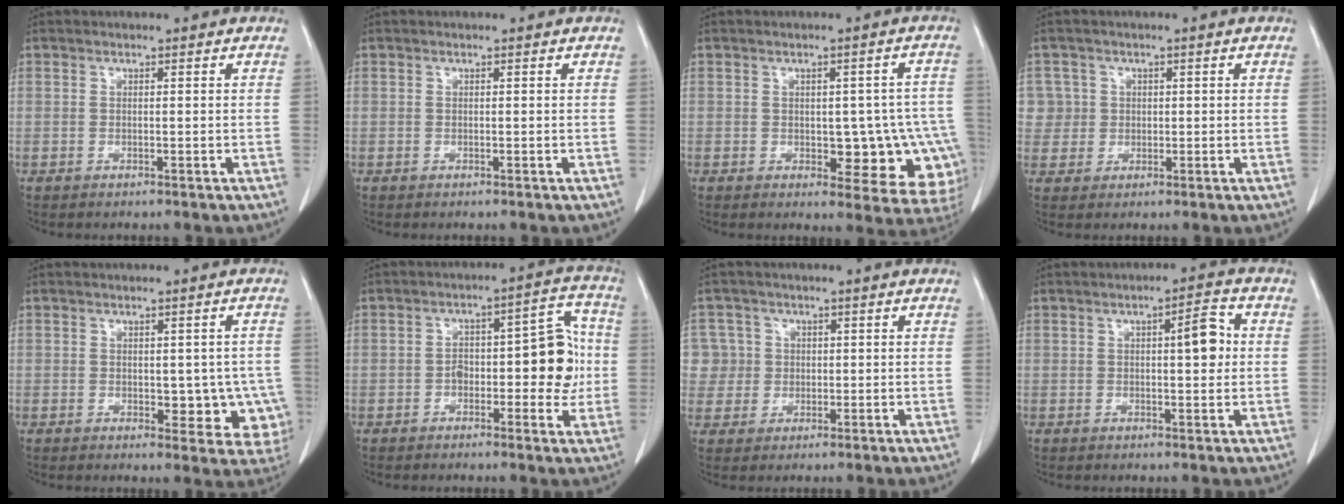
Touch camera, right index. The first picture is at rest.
{"total": 0.0}
{"total": 11.7, "force": [-2.4, 5.7, 9.9], "torque": [-0.078, 0.017, -0.018]}
{"total": 4.3, "force": [0.9, 4.2, -0.3], "torque": [0.026, 0.012, 0.018]}
{"total": 7.7, "force": [-1.3, 4.3, 6.2], "torque": [-0.047, 0.010, -0.007]}
{"total": 10.3, "force": [-1.2, 4.2, 9.3], "torque": [-0.118, 0.039, -0.013]}
{"total": 6.1, "force": [1.0, 6.0, -0.2], "torque": [0.012, 0.025, 0.024]}
{"total": 4.9, "force": [0.7, 1.2, 4.7], "torque": [-0.067, 0.009, 0.007]}